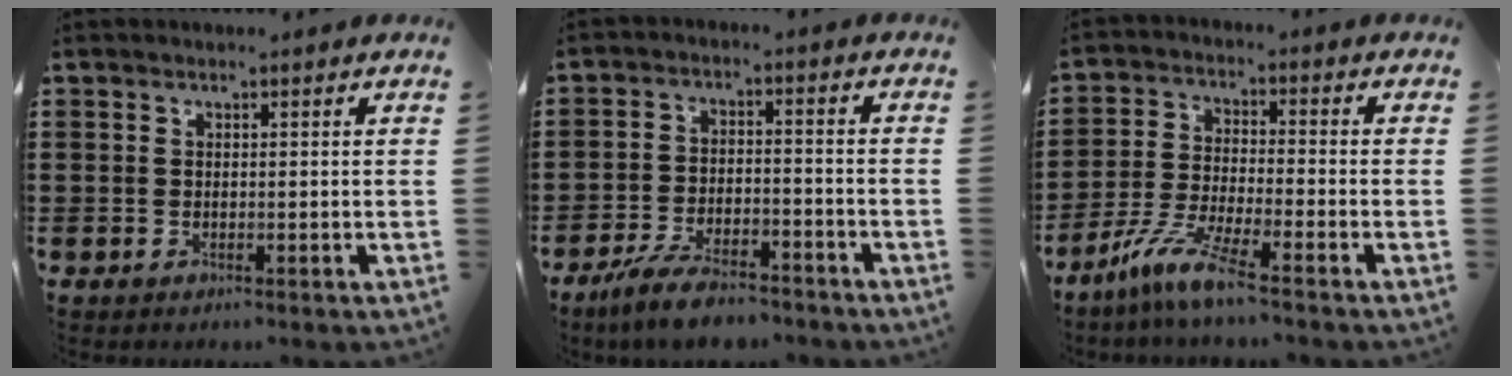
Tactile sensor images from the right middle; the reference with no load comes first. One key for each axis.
{"total": 6.2, "fx": -5.4, "fy": 1.2, "fz": 2.9, "tx": -0.066, "ty": -0.002, "tz": -0.104}
{"total": 7.3, "fx": -5.6, "fy": 0.0, "fz": 4.6, "tx": -0.101, "ty": -0.018, "tz": -0.108}